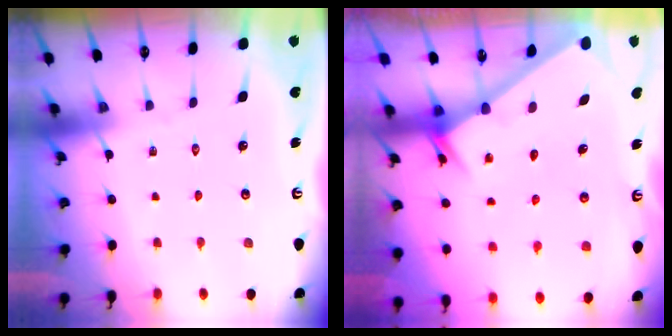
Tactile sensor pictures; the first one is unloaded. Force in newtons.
{"total": 1.9, "press": 1.9, "slide": 0.1}